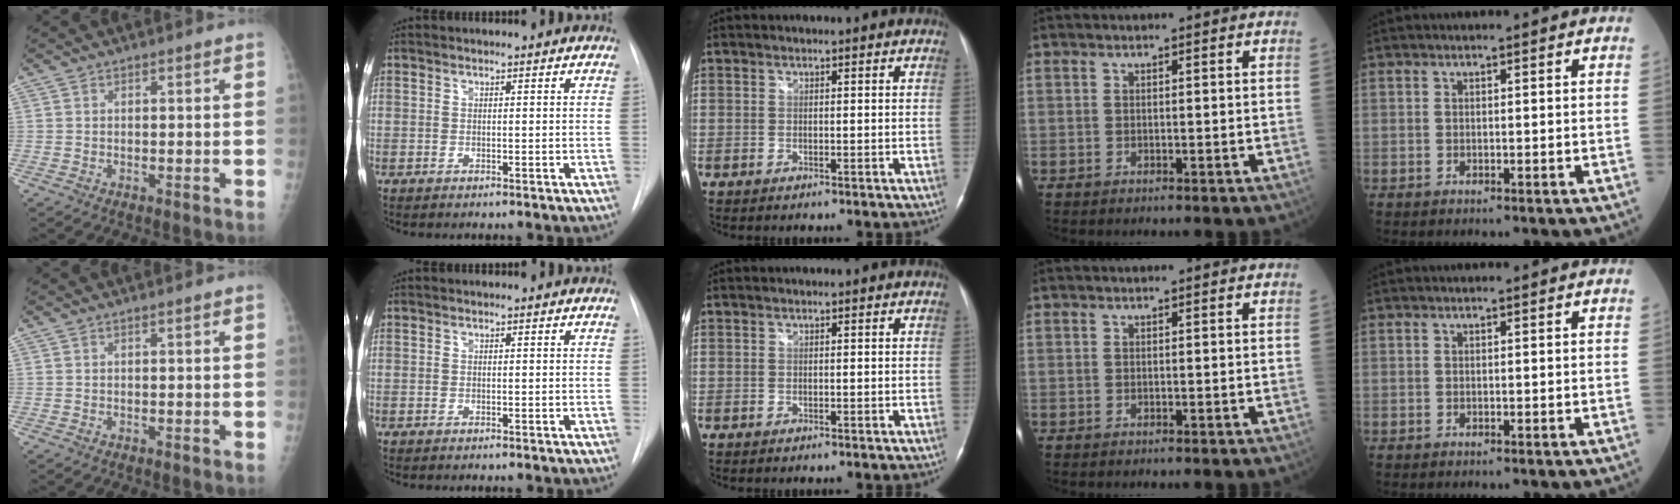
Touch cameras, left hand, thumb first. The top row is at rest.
{}